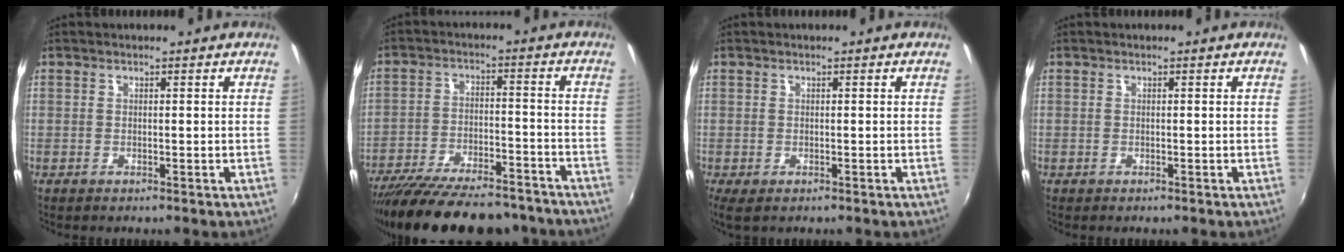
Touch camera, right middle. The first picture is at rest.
{"total": 23.4, "force": [-20.0, 6.5, 10.3], "torque": [-0.197, -0.026, -0.284]}
{"total": 1.5, "force": [-0.5, 0.8, 1.2], "torque": [-0.026, -0.006, -0.007]}
{"total": 0.0}